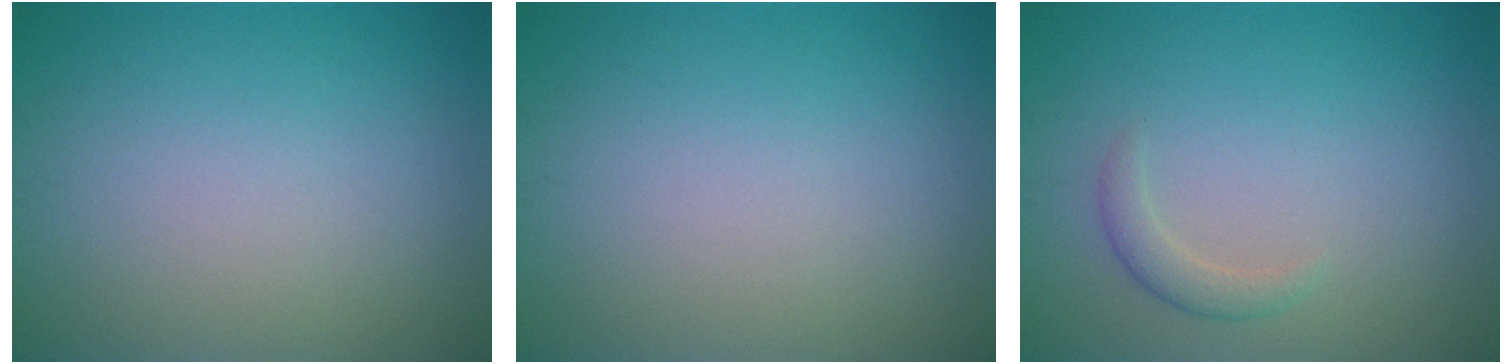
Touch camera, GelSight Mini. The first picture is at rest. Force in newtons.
{"total": 0.0}
{"total": 1.5, "press": 1.5, "slide": 0.1}